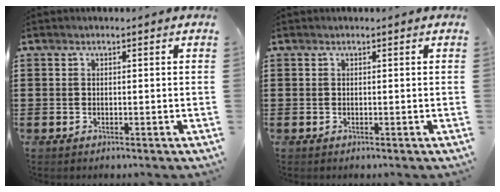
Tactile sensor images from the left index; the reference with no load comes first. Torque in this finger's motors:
{"motor_torque": [-0.03, 0.03, 0.00, -0.01]}